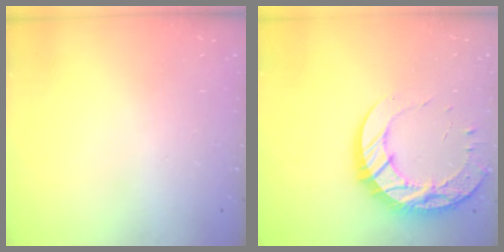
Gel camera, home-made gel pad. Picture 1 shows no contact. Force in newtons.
{"total": 16.1, "press": 16.0, "slide": 1.2}